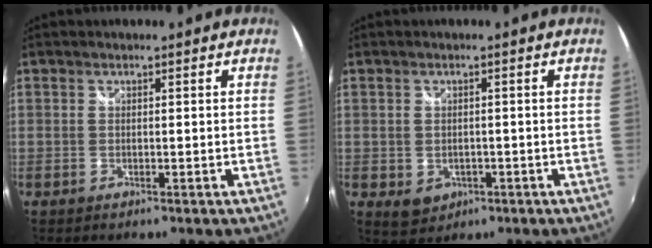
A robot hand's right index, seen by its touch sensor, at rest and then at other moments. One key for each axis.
{"total": 4.5, "fx": -1.1, "fy": 3.7, "fz": 2.2, "tx": -0.047, "ty": -0.007, "tz": -0.008}